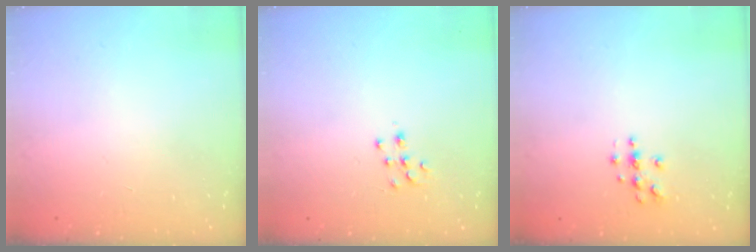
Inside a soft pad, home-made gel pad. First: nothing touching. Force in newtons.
{"total": 7.2, "press": 7.2, "slide": 0.5}
{"total": 4.0, "press": 4.0, "slide": 0.5}